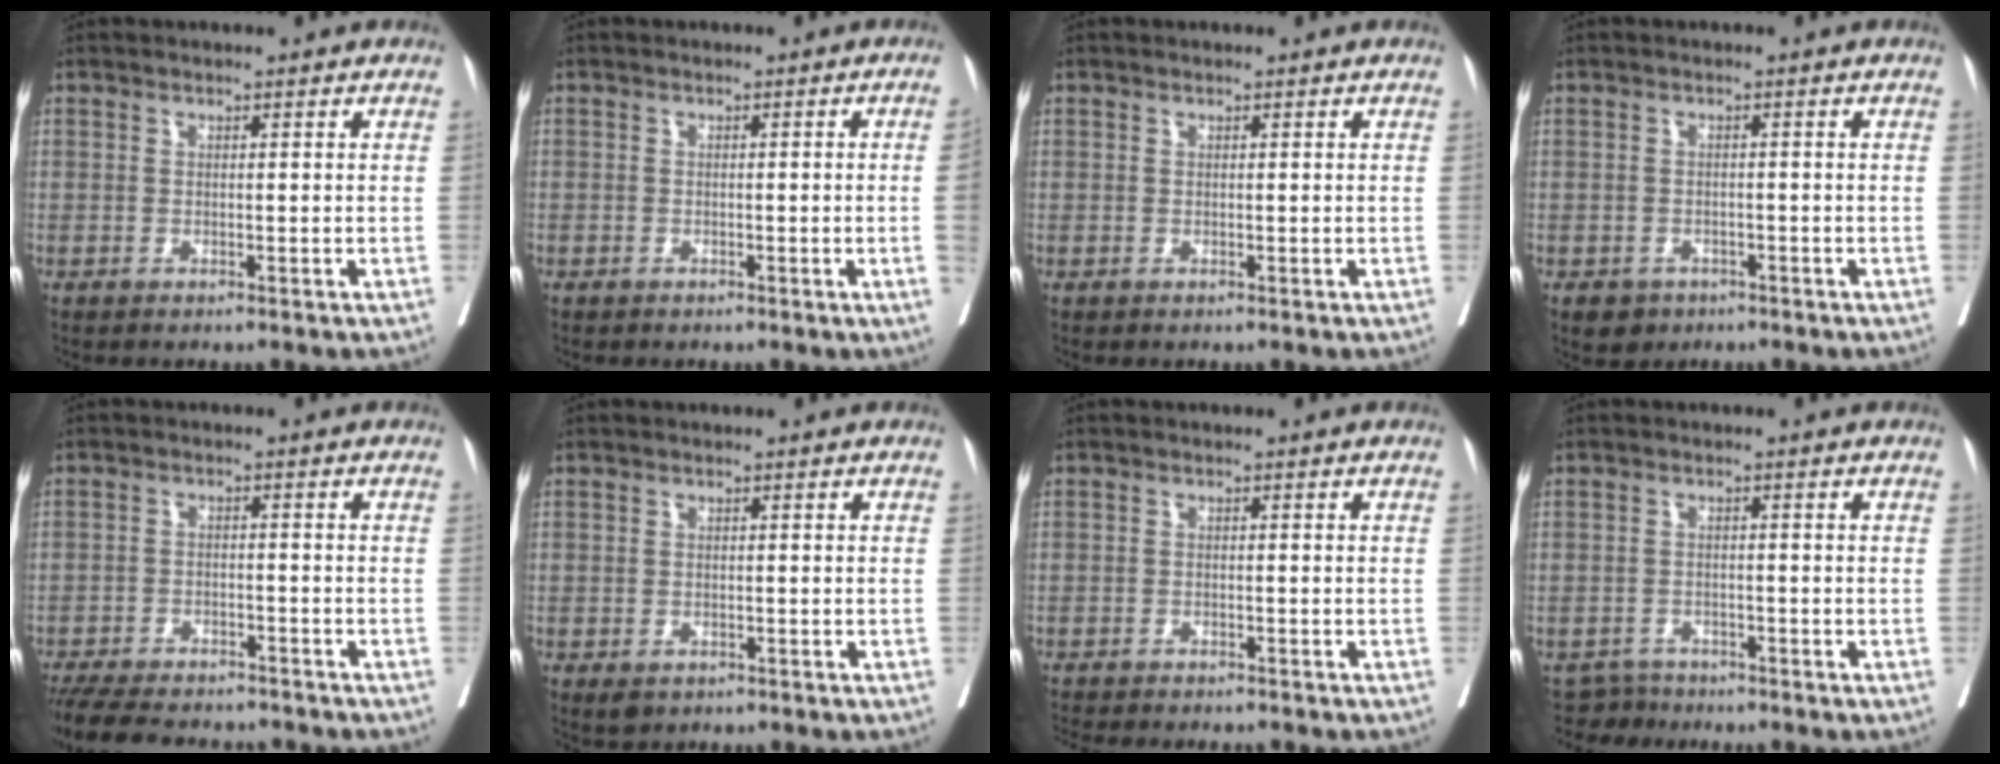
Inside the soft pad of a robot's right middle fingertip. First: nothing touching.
{"total": 1.4, "force": [-0.4, -0.2, 1.3], "torque": [-0.021, 0.003, -0.007]}
{"total": 0.0}
{"total": 2.7, "force": [-1.8, 2.0, 0.6], "torque": [-0.011, 0.003, -0.021]}
{"total": 13.9, "force": [-12.3, 3.6, 5.4], "torque": [-0.113, -0.012, -0.172]}
{"total": 1.5, "force": [-0.8, 1.1, 0.6], "torque": [-0.013, -0.001, -0.004]}
{"total": 9.6, "force": [-8.7, 1.6, 3.6], "torque": [-0.053, -0.015, -0.114]}
{"total": 2.5, "force": [-2.1, 0.5, -1.2], "torque": [0.022, -0.006, -0.036]}